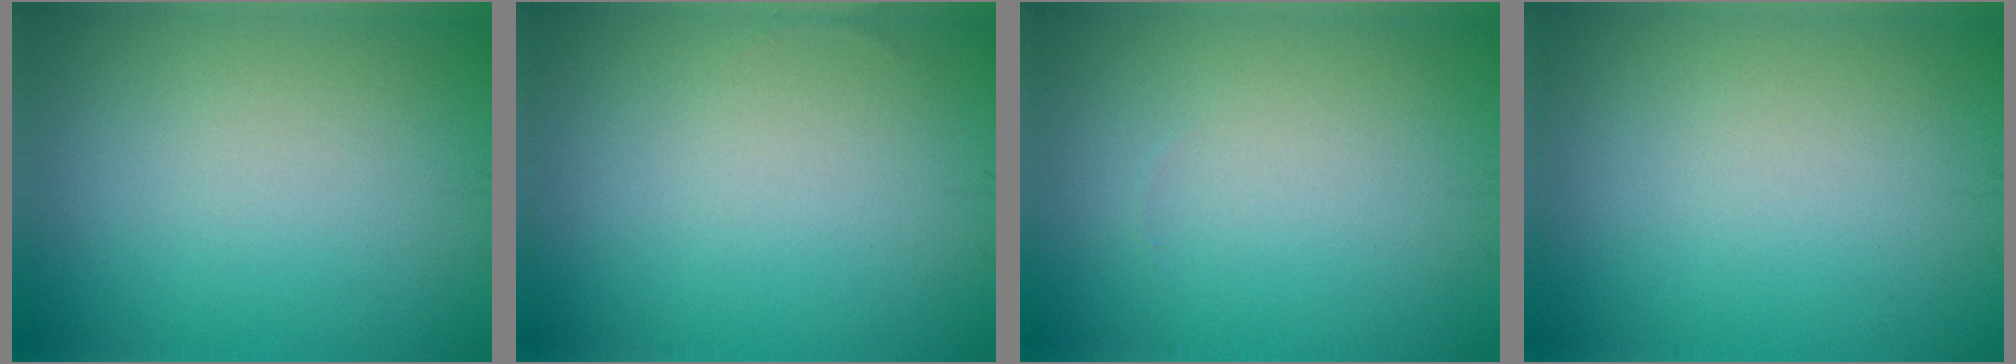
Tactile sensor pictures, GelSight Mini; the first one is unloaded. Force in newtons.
{"total": 0.0}
{"total": 0.0}
{"total": 0.0}